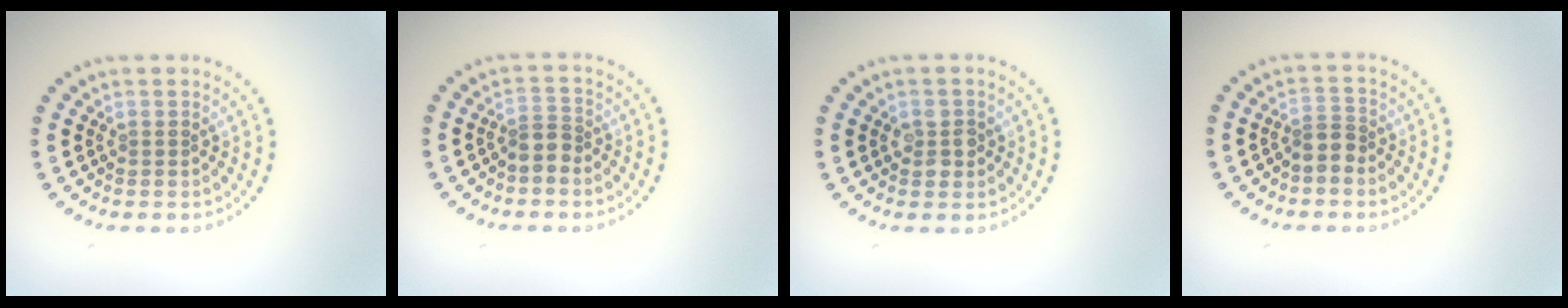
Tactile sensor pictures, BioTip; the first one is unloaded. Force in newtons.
{"total": 1.8, "press": 1.4, "slide": 1.2}
{"total": 2.0, "press": 1.9, "slide": 0.4}
{"total": 1.8, "press": 1.4, "slide": 1.2}